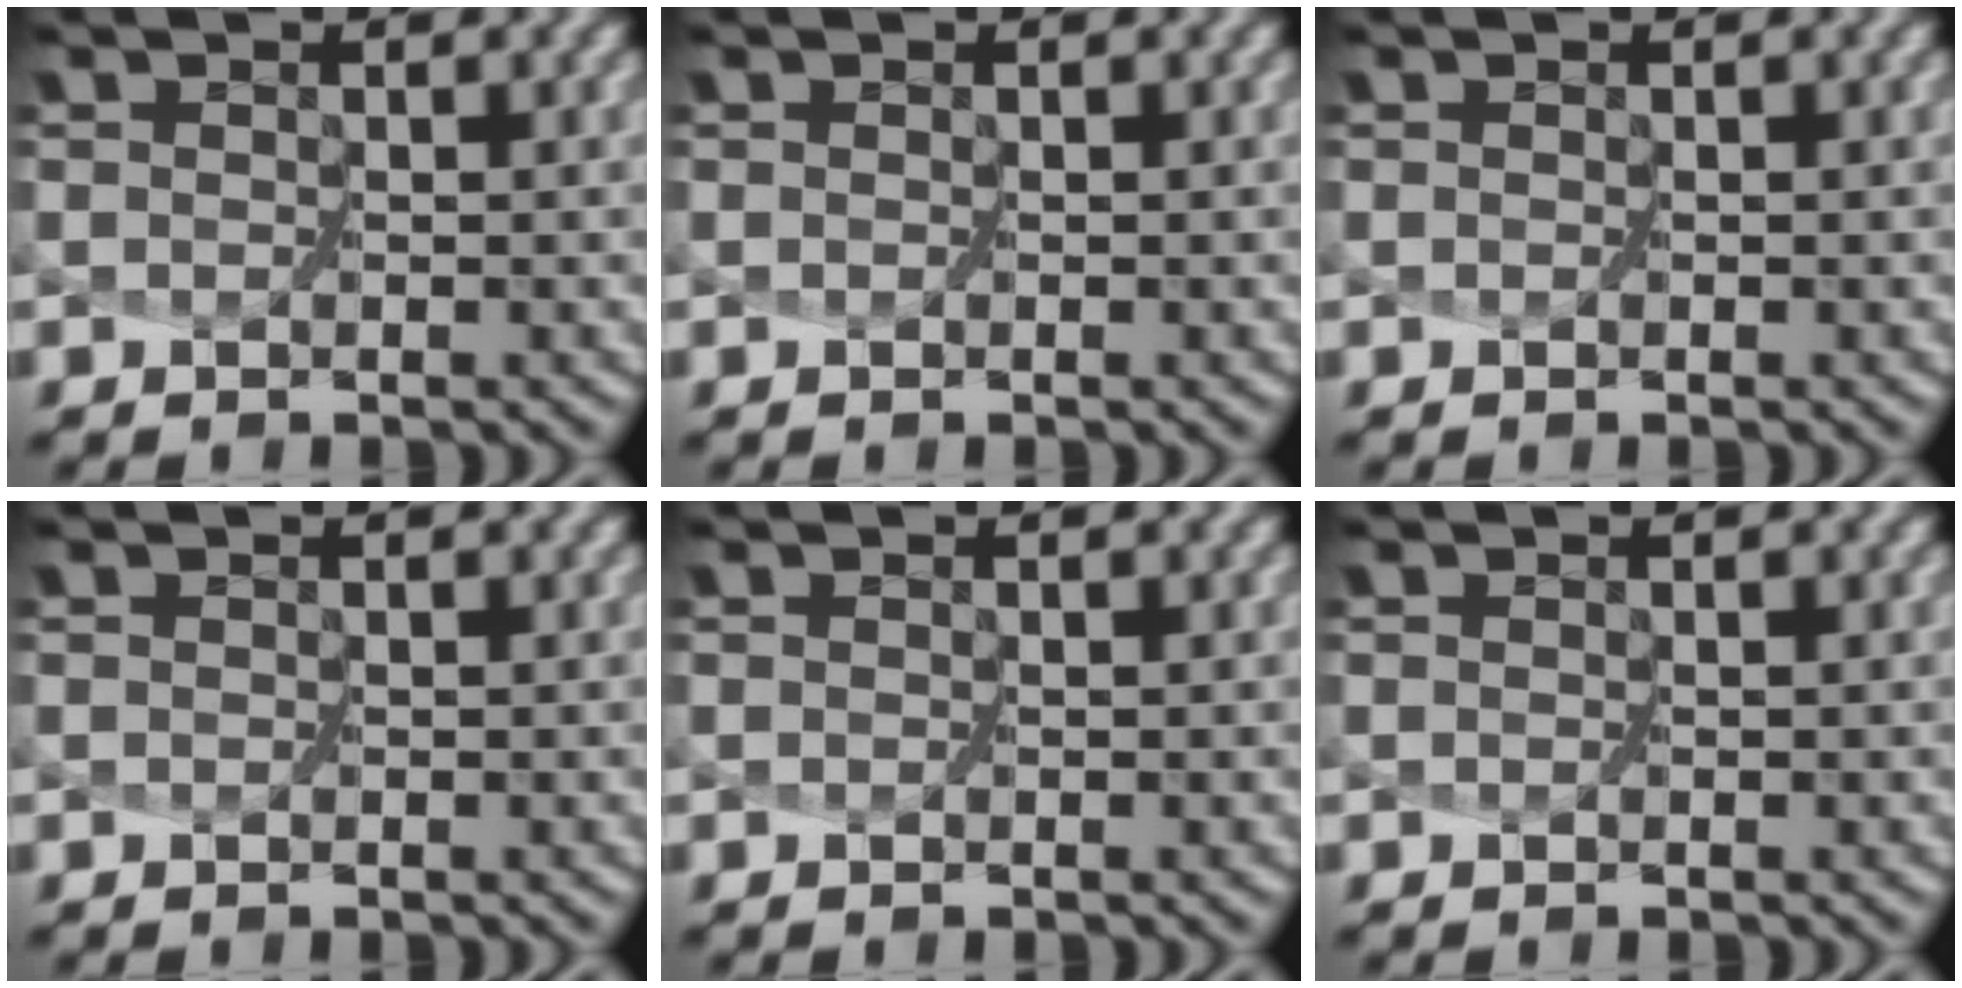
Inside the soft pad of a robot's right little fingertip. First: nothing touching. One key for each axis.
{"total": 0.0}
{"total": 0.0}
{"total": 0.0}
{"total": 0.0}
{"total": 0.0}